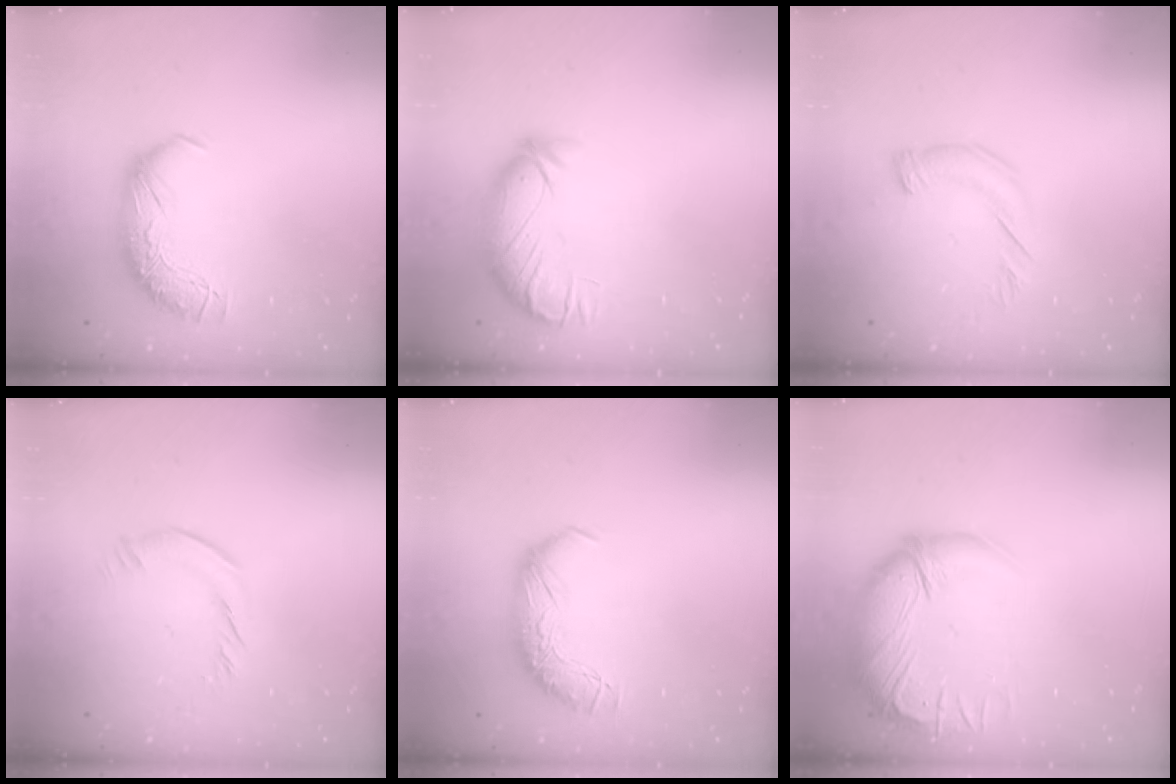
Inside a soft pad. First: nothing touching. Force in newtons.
{"total": 3.6, "press": 3.1, "slide": 2.0}
{"total": 4.7, "press": 4.7, "slide": 0.8}
{"total": 4.3, "press": 4.2, "slide": 0.6}
{"total": 0.0}
{"total": 3.5, "press": 1.2, "slide": 3.3}